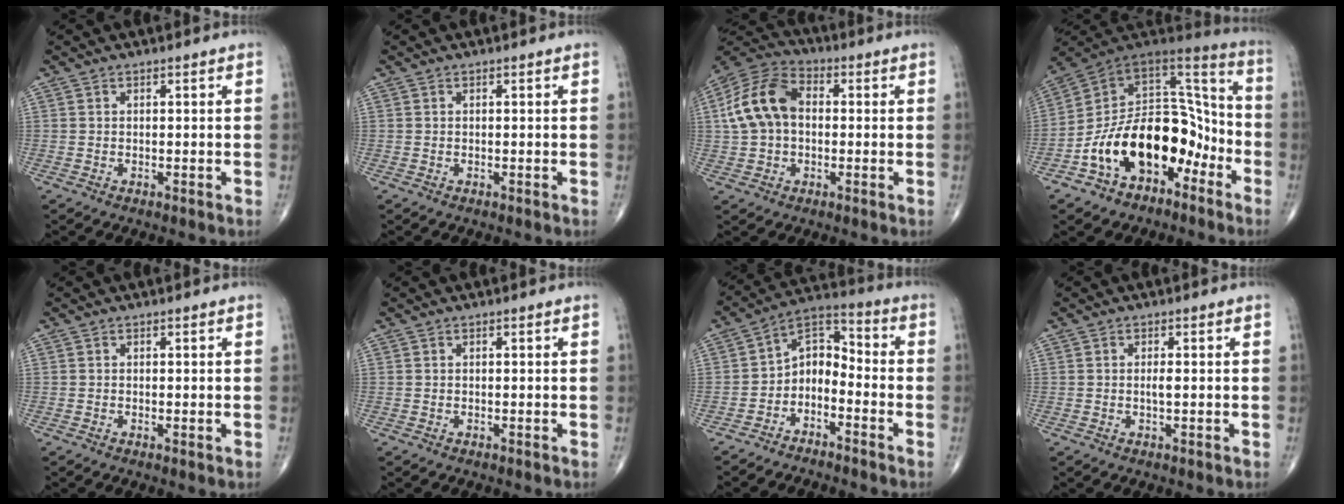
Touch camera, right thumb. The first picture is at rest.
{"total": 0.0}
{"total": 12.8, "force": [1.0, 8.9, 9.1], "torque": [-0.172, 0.032, 0.007]}
{"total": 21.3, "force": [-8.4, 13.7, 14.0], "torque": [-0.180, 0.100, -0.136]}
{"total": 0.5, "force": [-0.1, 0.2, 0.5], "torque": [-0.011, -0.003, -0.002]}
{"total": 0.0}
{"total": 8.3, "force": [-4.0, 5.3, 5.0], "torque": [-0.062, 0.069, -0.087]}
{"total": 1.3, "force": [-0.1, 0.3, 1.3], "torque": [-0.026, -0.001, -0.002]}